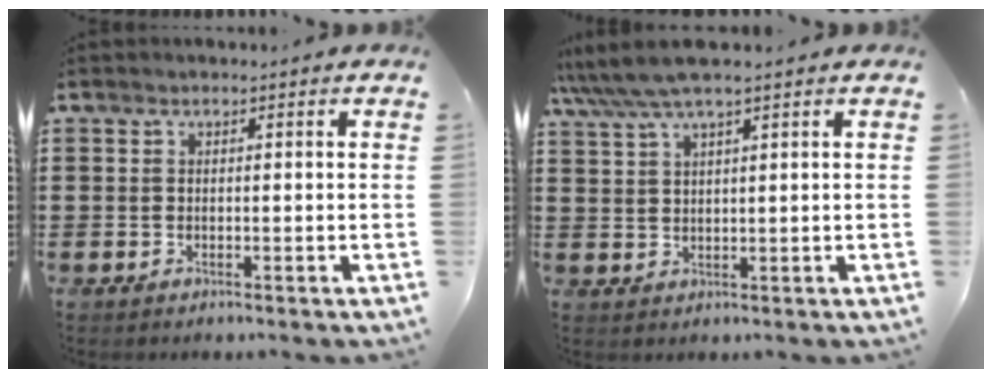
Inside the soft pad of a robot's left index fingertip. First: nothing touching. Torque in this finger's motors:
{"motor_torque": [1.49, -0.64, 0.67, 0.21]}